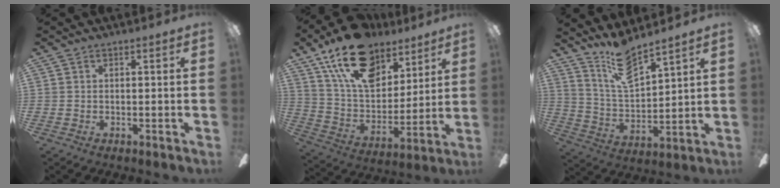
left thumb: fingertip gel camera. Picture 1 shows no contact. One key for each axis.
{"total": 21.3, "fx": 13.7, "fy": 11.9, "fz": 11.2, "tx": -0.194, "ty": -0.069, "tz": 0.247}
{"total": 12.7, "fx": 10.1, "fy": 3.8, "fz": 6.7, "tx": -0.136, "ty": -0.052, "tz": 0.184}